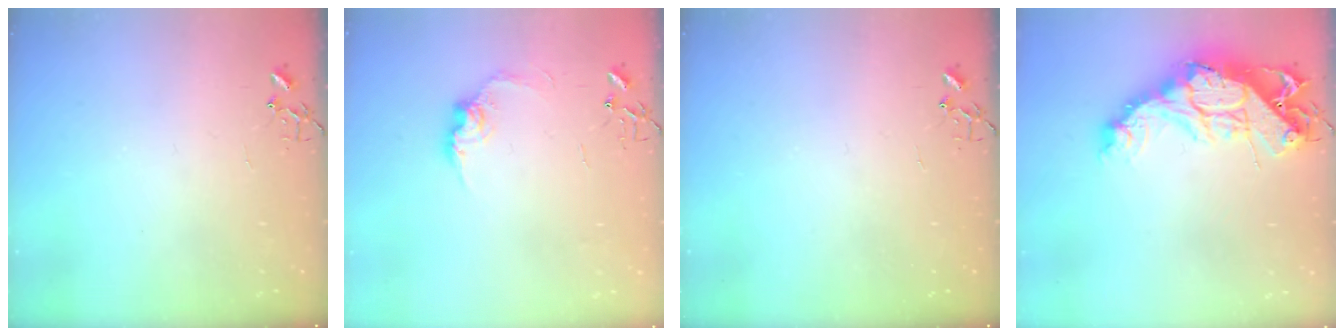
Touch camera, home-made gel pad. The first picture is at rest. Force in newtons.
{"total": 10.1, "press": 10.0, "slide": 0.5}
{"total": 0.0}
{"total": 18.5, "press": 18.4, "slide": 2.0}